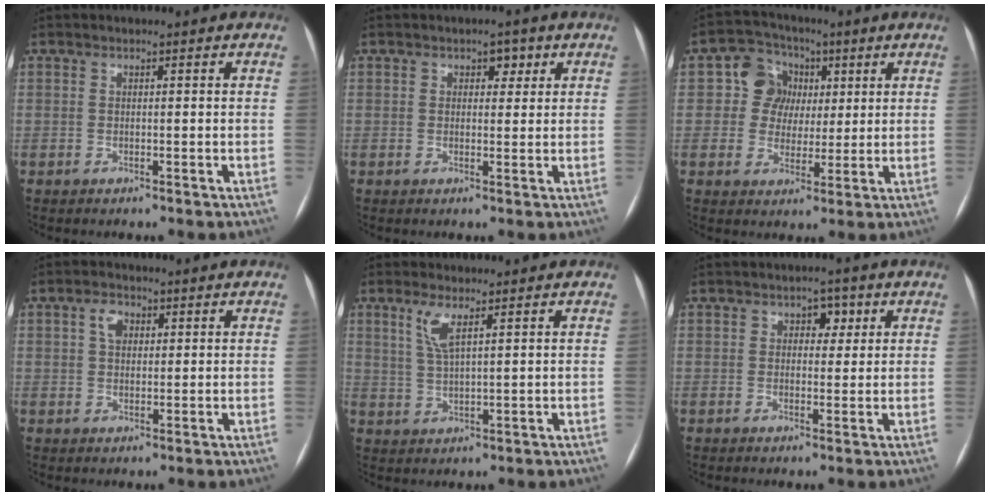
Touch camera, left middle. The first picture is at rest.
{"total": 2.3, "force": [1.1, 1.6, 1.3], "torque": [-0.012, 0.007, 0.014]}
{"total": 7.4, "force": [1.8, 6.9, 2.3], "torque": [-0.043, 0.028, 0.032]}
{"total": 3.1, "force": [1.1, 2.1, 2.0], "torque": [-0.037, 0.012, 0.019]}
{"total": 4.1, "force": [2.1, 0.6, 3.4], "torque": [-0.078, 0.002, 0.047]}
{"total": 2.9, "force": [1.1, 2.0, 1.8], "torque": [-0.020, 0.010, 0.015]}